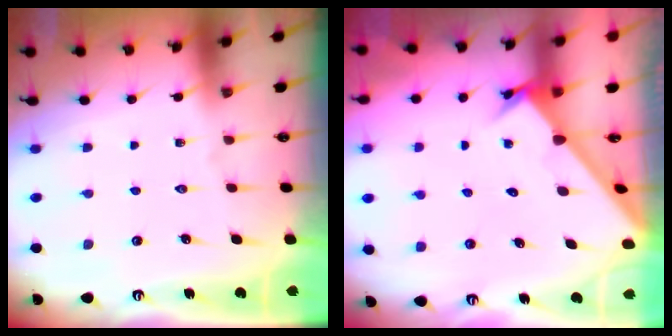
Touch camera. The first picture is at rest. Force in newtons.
{"total": 2.2, "press": 2.2, "slide": 0.0}